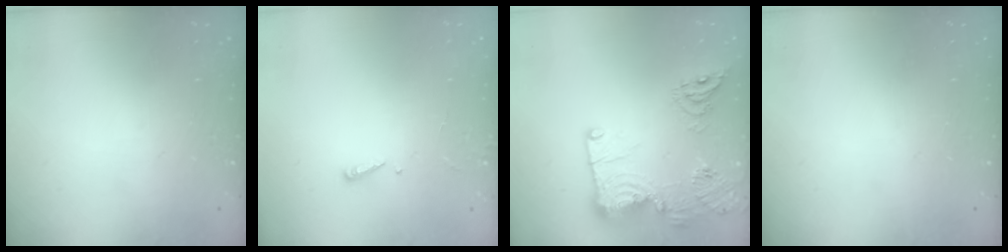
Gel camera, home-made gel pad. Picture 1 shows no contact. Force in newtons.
{"total": 2.4, "press": 2.4, "slide": 0.2}
{"total": 19.1, "press": 18.3, "slide": 5.5}
{"total": 0.0}